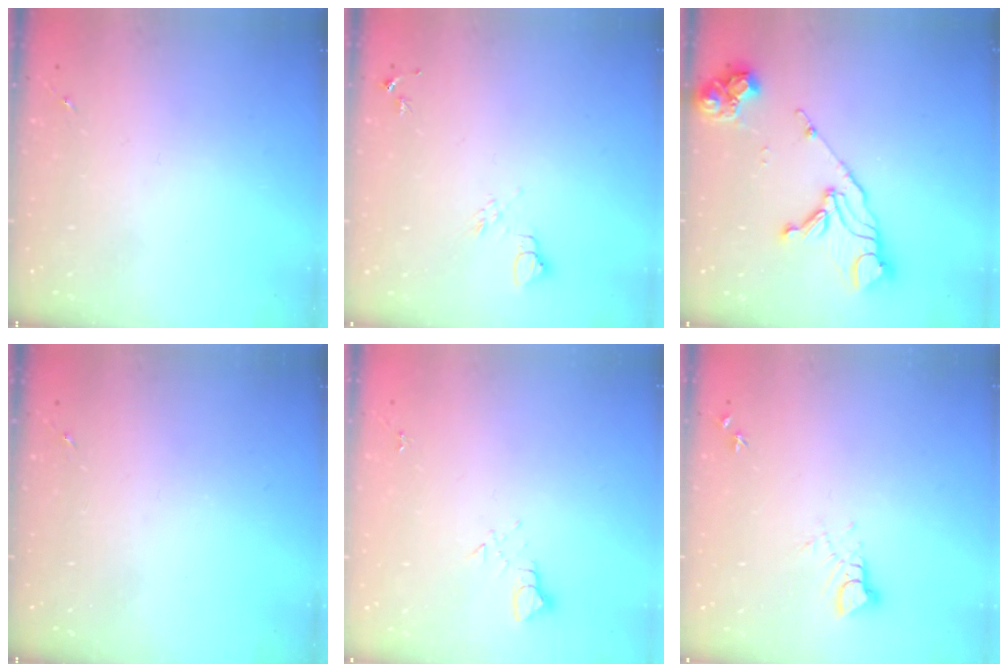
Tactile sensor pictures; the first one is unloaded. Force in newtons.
{"total": 6.6, "press": 6.5, "slide": 0.8}
{"total": 14.7, "press": 14.6, "slide": 1.7}
{"total": 0.0}
{"total": 2.7, "press": 2.7, "slide": 0.2}
{"total": 3.5, "press": 3.5, "slide": 0.2}